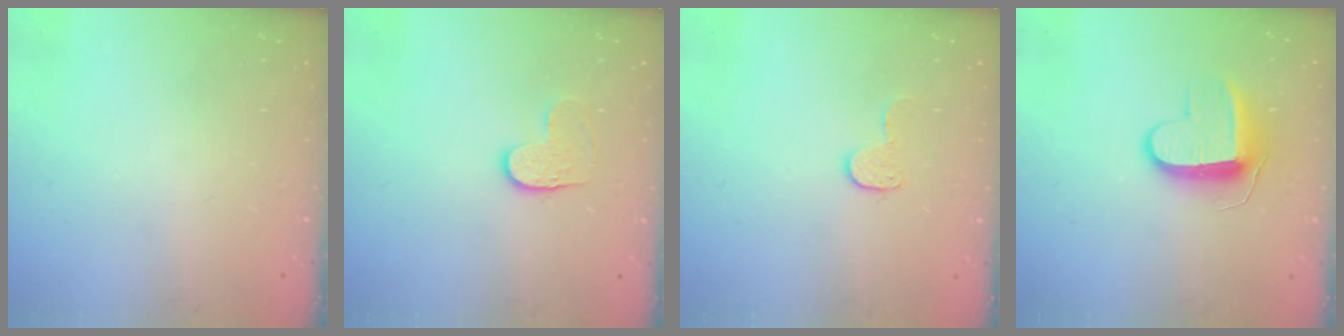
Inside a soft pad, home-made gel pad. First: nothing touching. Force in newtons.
{"total": 4.3, "press": 4.3, "slide": 0.5}
{"total": 6.4, "press": 6.4, "slide": 0.4}
{"total": 9.3, "press": 9.3, "slide": 0.4}